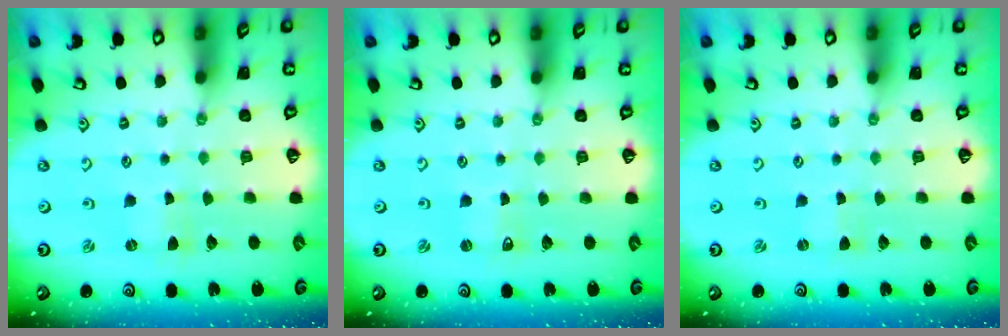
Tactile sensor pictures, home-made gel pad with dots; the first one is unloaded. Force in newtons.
{"total": 0.0}
{"total": 0.0}